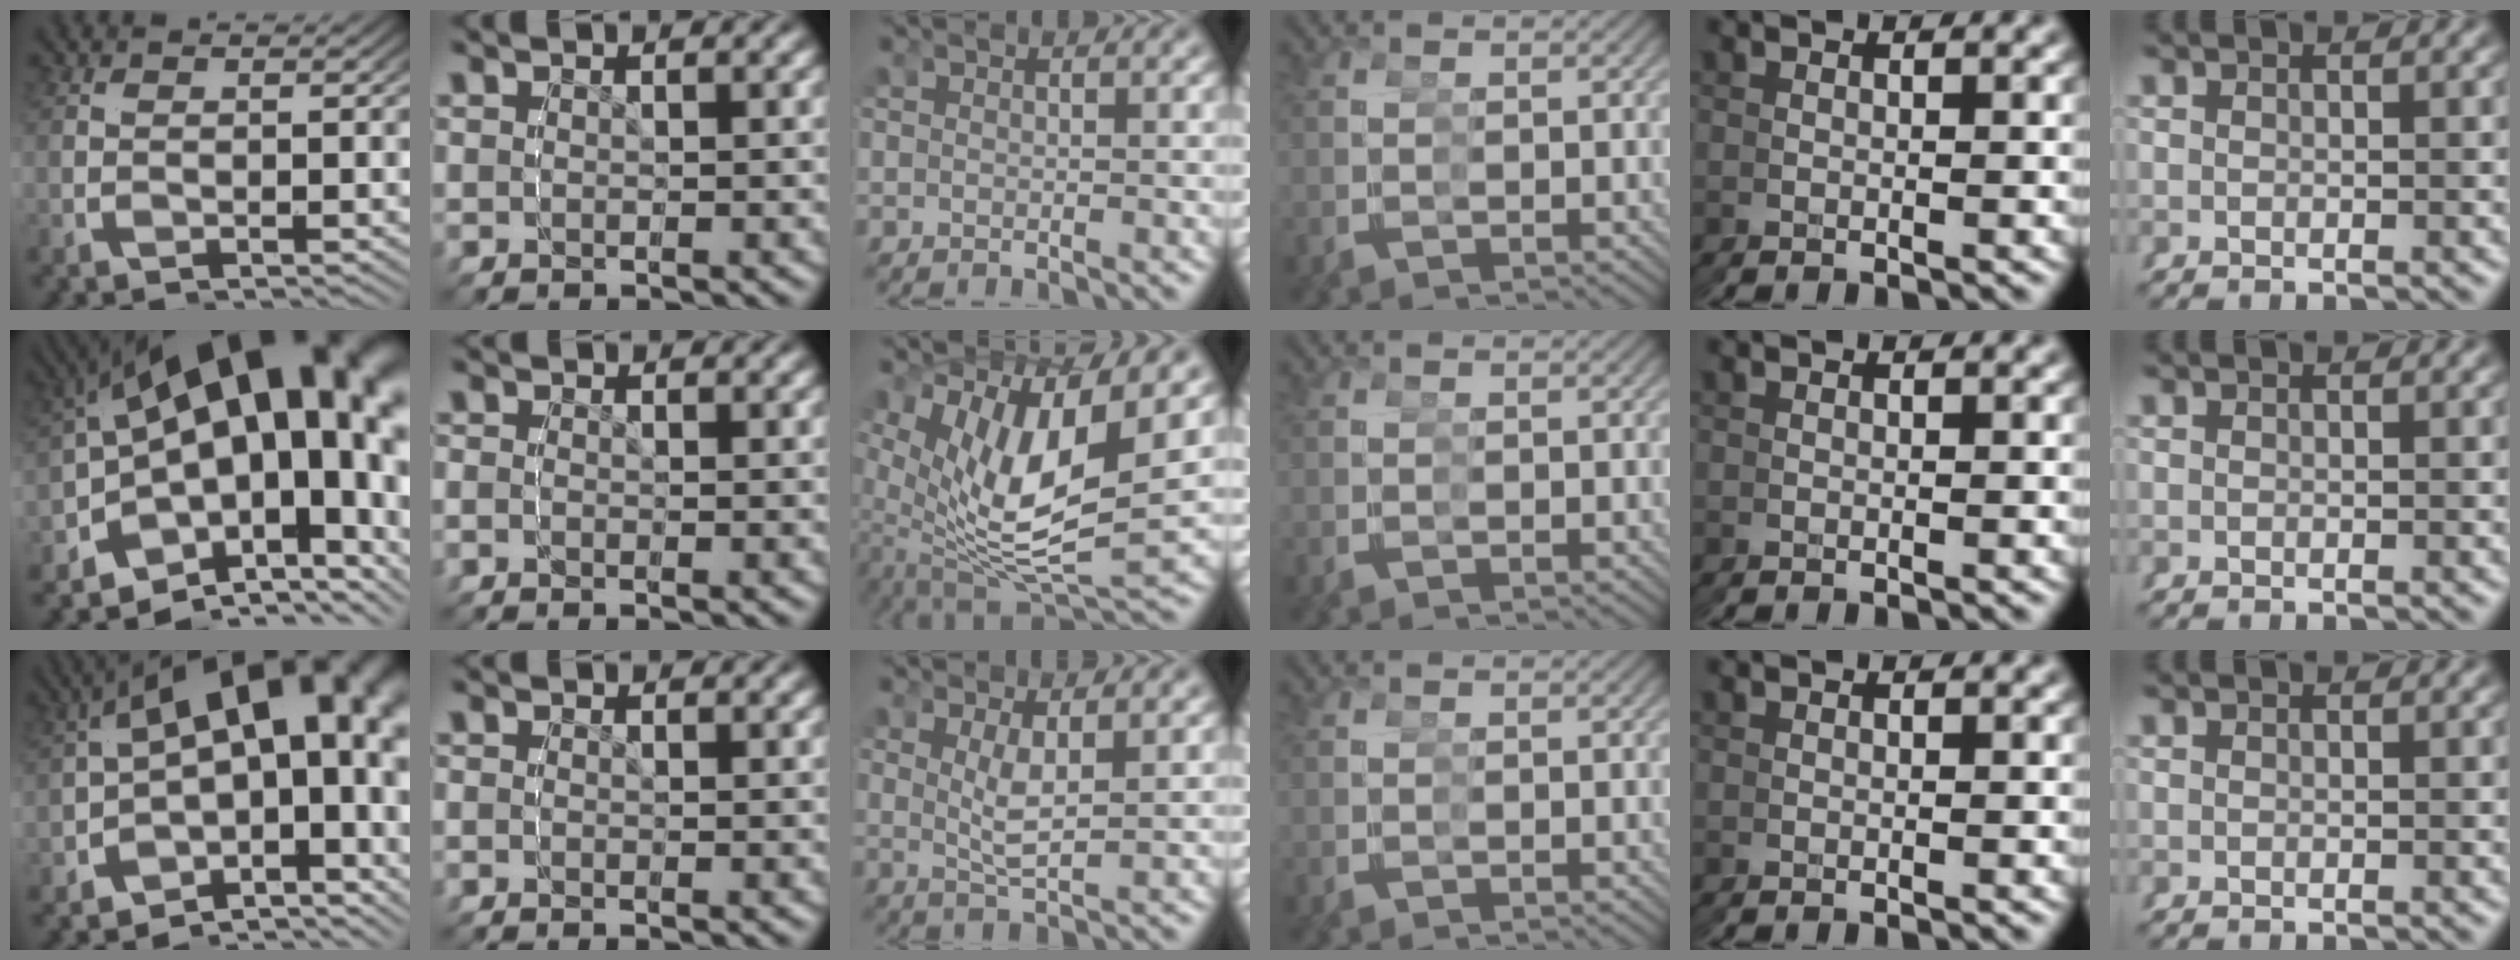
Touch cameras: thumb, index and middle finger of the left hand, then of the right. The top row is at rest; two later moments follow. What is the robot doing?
{"motion": "grasp_and_lifting", "object": "legos"}